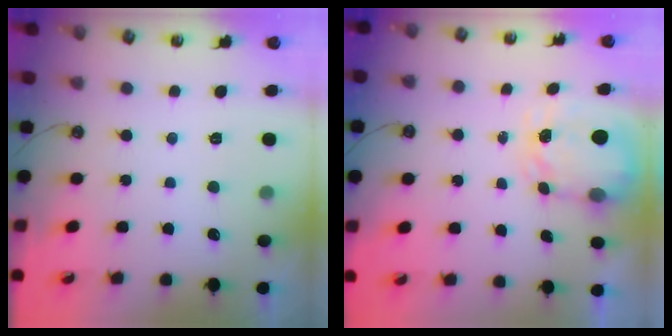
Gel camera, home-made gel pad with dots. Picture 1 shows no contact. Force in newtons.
{"total": 4.0, "press": 3.9, "slide": 0.5}